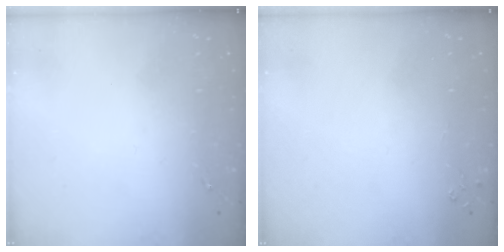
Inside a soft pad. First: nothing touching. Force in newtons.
{"total": 2.7, "press": 2.7, "slide": 0.3}